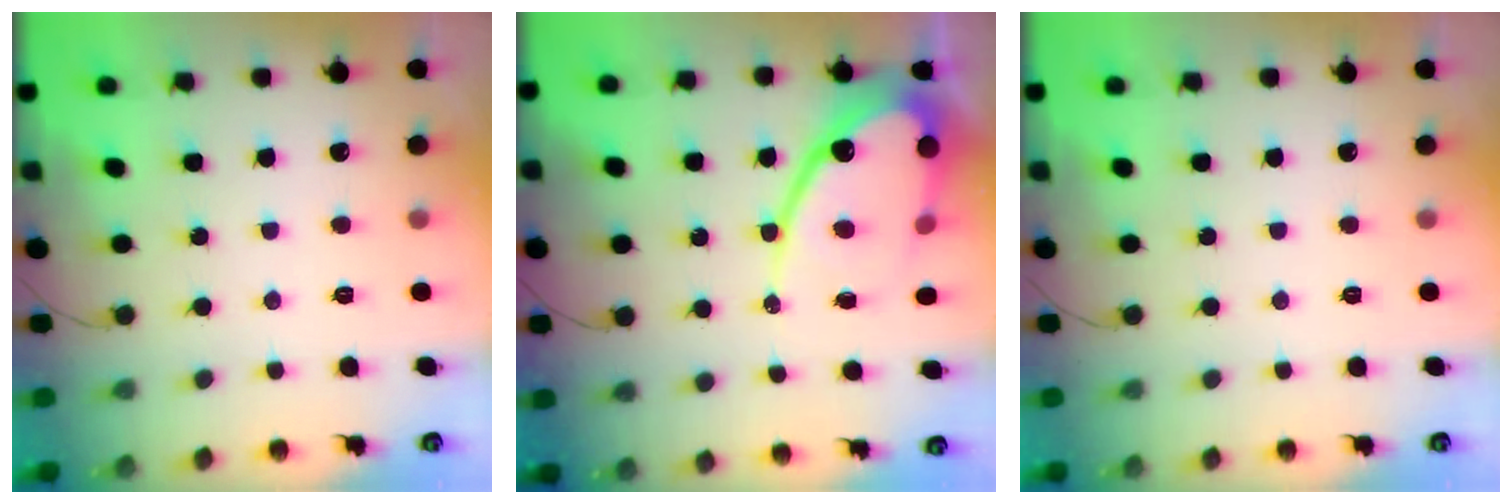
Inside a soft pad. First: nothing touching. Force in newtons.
{"total": 17.3, "press": 17.3, "slide": 1.7}
{"total": 0.0}